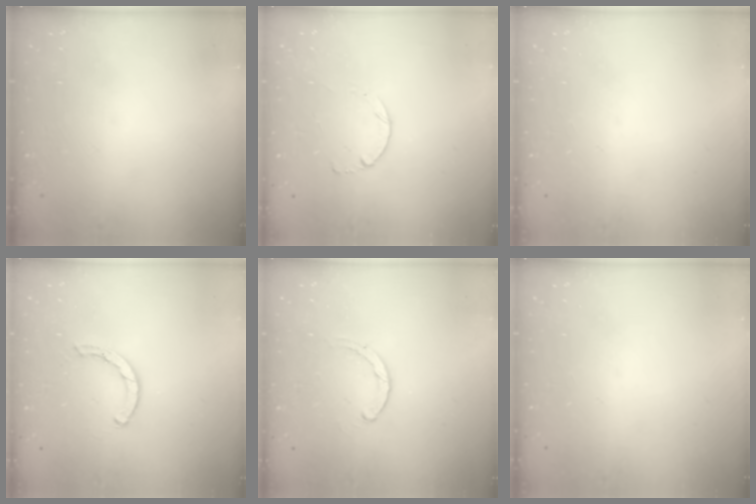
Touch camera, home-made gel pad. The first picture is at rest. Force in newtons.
{"total": 0.0}
{"total": 0.0}
{"total": 2.5, "press": 2.5, "slide": 0.1}
{"total": 1.1, "press": 1.0, "slide": 0.3}
{"total": 0.0}